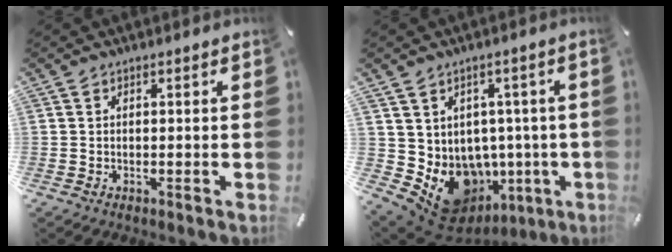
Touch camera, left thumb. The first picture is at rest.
{"total": 10.4, "force": [-2.7, 8.8, 4.9], "torque": [-0.093, -0.020, -0.030]}